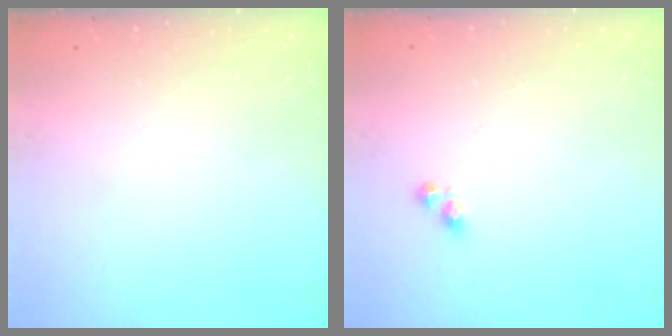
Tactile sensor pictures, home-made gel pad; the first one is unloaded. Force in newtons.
{"total": 3.7, "press": 3.7, "slide": 0.7}